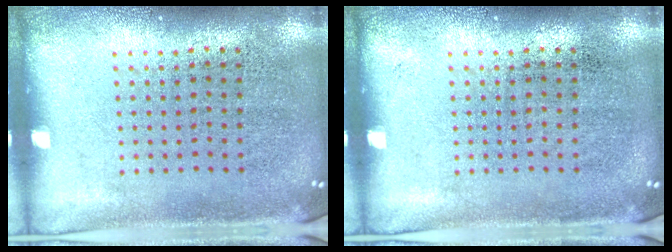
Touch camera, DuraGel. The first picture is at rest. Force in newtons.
{"total": 0.0}